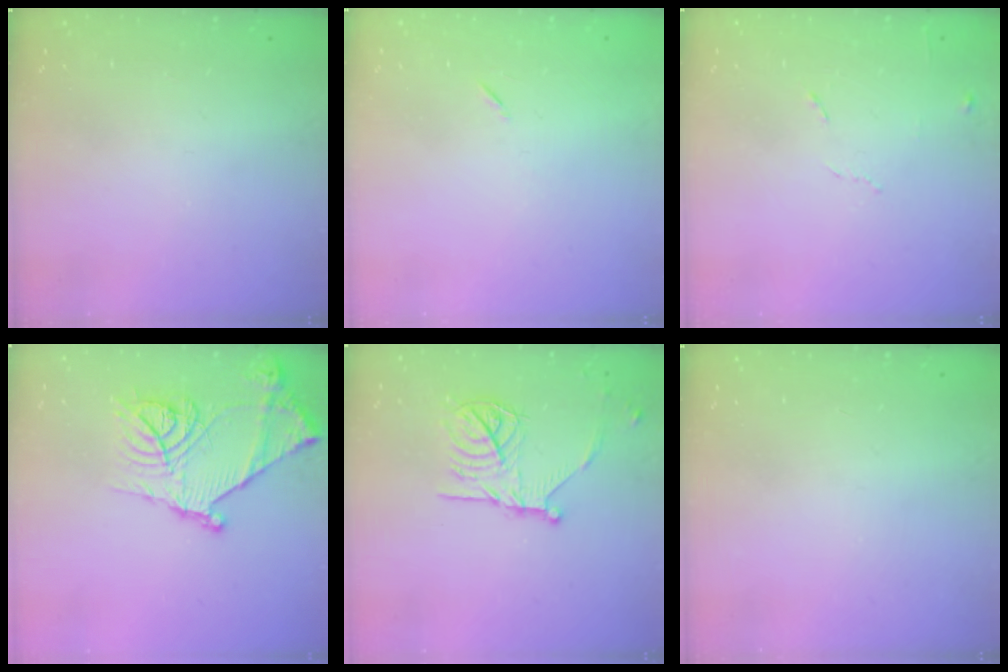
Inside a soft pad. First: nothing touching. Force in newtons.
{"total": 4.9, "press": 4.5, "slide": 1.9}
{"total": 6.4, "press": 6.3, "slide": 0.7}
{"total": 18.1, "press": 18.1, "slide": 1.2}
{"total": 16.4, "press": 16.4, "slide": 0.9}
{"total": 0.0}